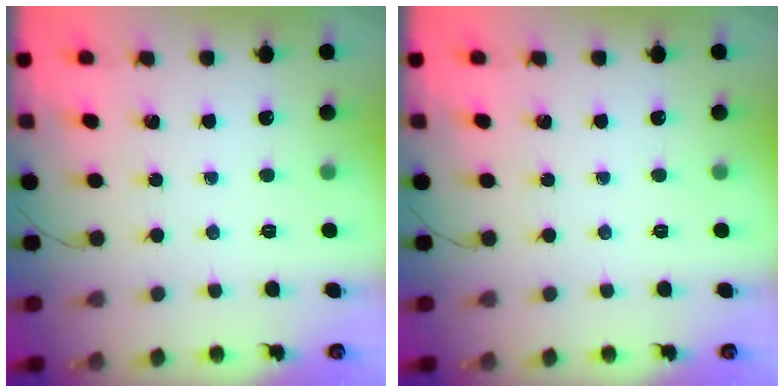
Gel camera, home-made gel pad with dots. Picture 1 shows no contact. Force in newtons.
{"total": 0.0}